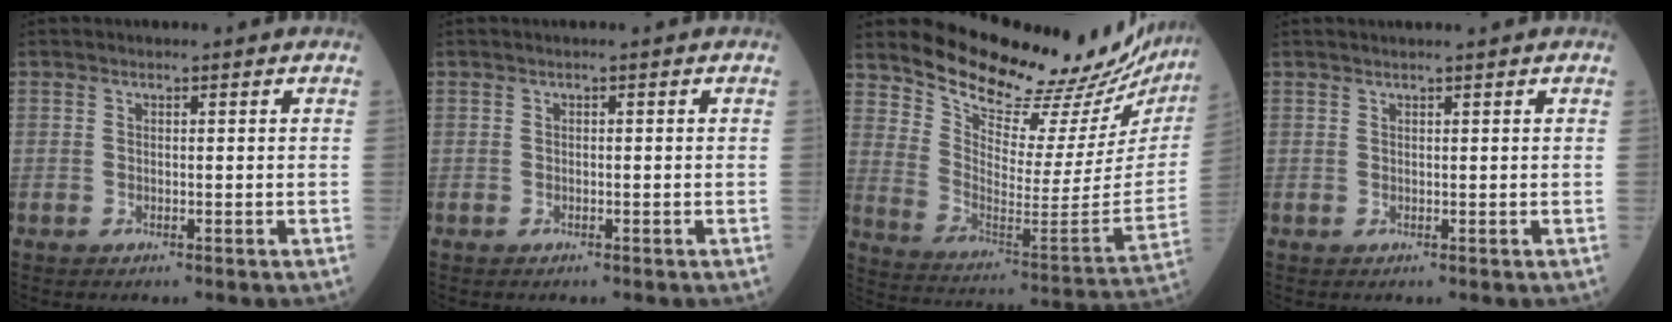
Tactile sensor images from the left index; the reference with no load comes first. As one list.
[{"total": 0.0}, {"total": 25.8, "force": [23.7, 4.4, 9.2], "torque": [-0.148, -0.115, 0.316]}, {"total": 2.1, "force": [1.9, 0.0, 0.9], "torque": [-0.004, 0.014, 0.026]}]